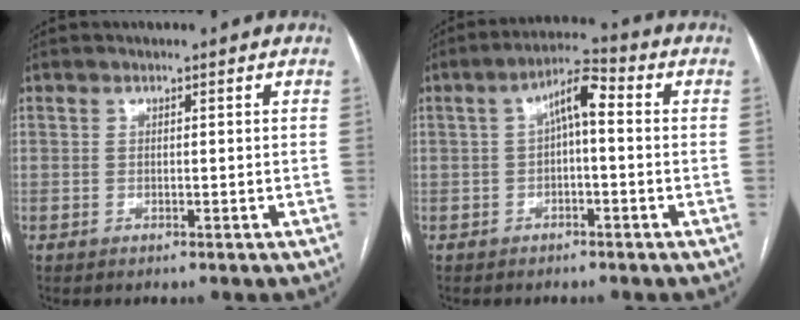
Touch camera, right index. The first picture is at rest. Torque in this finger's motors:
{"motor_torque": [0.65, -0.10, 0.35, 0.09]}